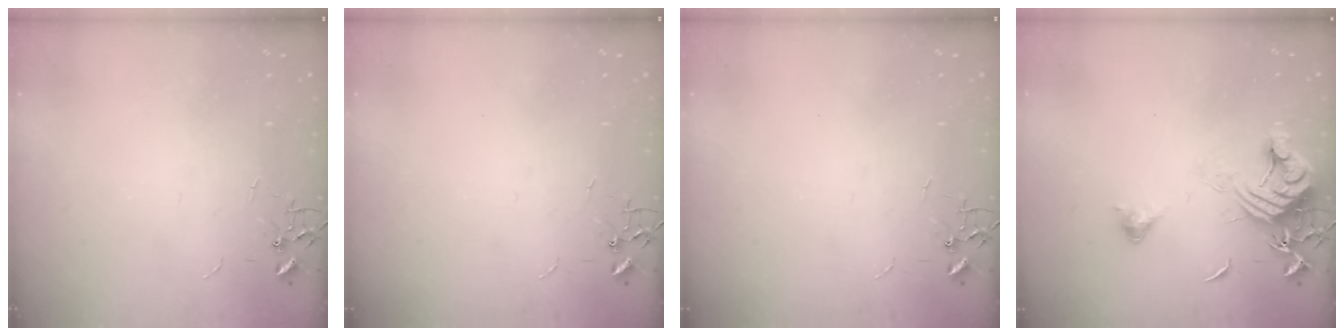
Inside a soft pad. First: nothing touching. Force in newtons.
{"total": 0.0}
{"total": 0.0}
{"total": 12.9, "press": 12.8, "slide": 1.6}